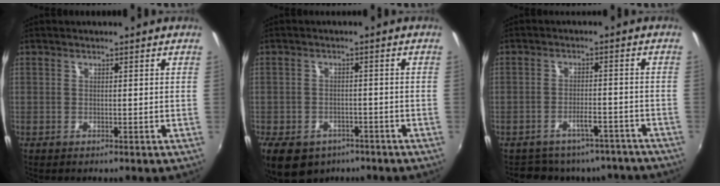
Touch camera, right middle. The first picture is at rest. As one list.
[{"total": 10.4, "force": [-6.7, 6.5, 4.6], "torque": [-0.113, -0.017, -0.099]}, {"total": 12.3, "force": [-11.0, 4.8, 2.8], "torque": [-0.065, 0.013, -0.130]}]